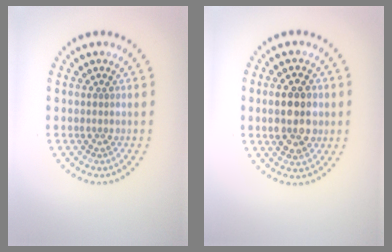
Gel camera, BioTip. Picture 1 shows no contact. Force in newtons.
{"total": 4.9, "press": 4.9, "slide": 0.1}